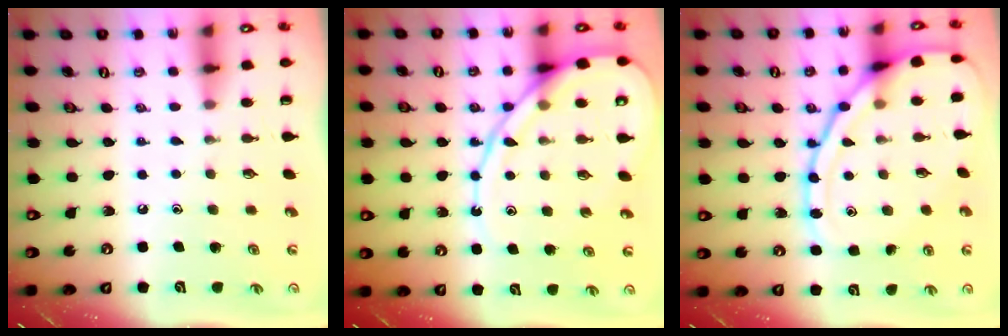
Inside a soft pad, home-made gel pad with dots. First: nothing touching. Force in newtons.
{"total": 13.0, "press": 12.9, "slide": 1.4}
{"total": 15.8, "press": 15.8, "slide": 0.9}